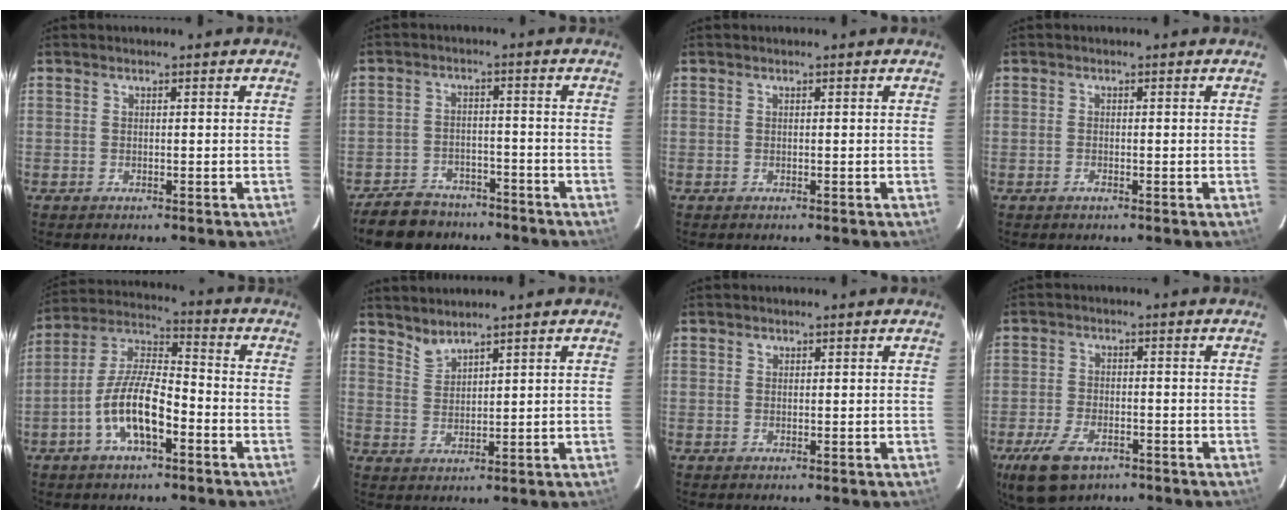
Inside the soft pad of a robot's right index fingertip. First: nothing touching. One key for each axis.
{"total": 11.8, "fx": -9.7, "fy": 5.7, "fz": 3.6, "tx": -0.103, "ty": 0.011, "tz": -0.140}
{"total": 0.0}
{"total": 0.9, "fx": -0.5, "fy": 0.5, "fz": 0.5, "tx": -0.011, "ty": 0.000, "tz": -0.010}
{"total": 12.1, "fx": -5.0, "fy": 4.2, "fz": 10.2, "tx": -0.213, "ty": 0.005, "tz": -0.094}
{"total": 3.1, "fx": 3.1, "fy": 0.2, "fz": 0.7, "tx": -0.013, "ty": -0.001, "tz": 0.061}
{"total": 0.6, "fx": 0.3, "fy": 0.5, "fz": 0.1, "tx": 0.002, "ty": 0.003, "tz": 0.004}
{"total": 9.7, "fx": -5.9, "fy": 4.9, "fz": 5.8, "tx": -0.145, "ty": -0.018, "tz": -0.106}